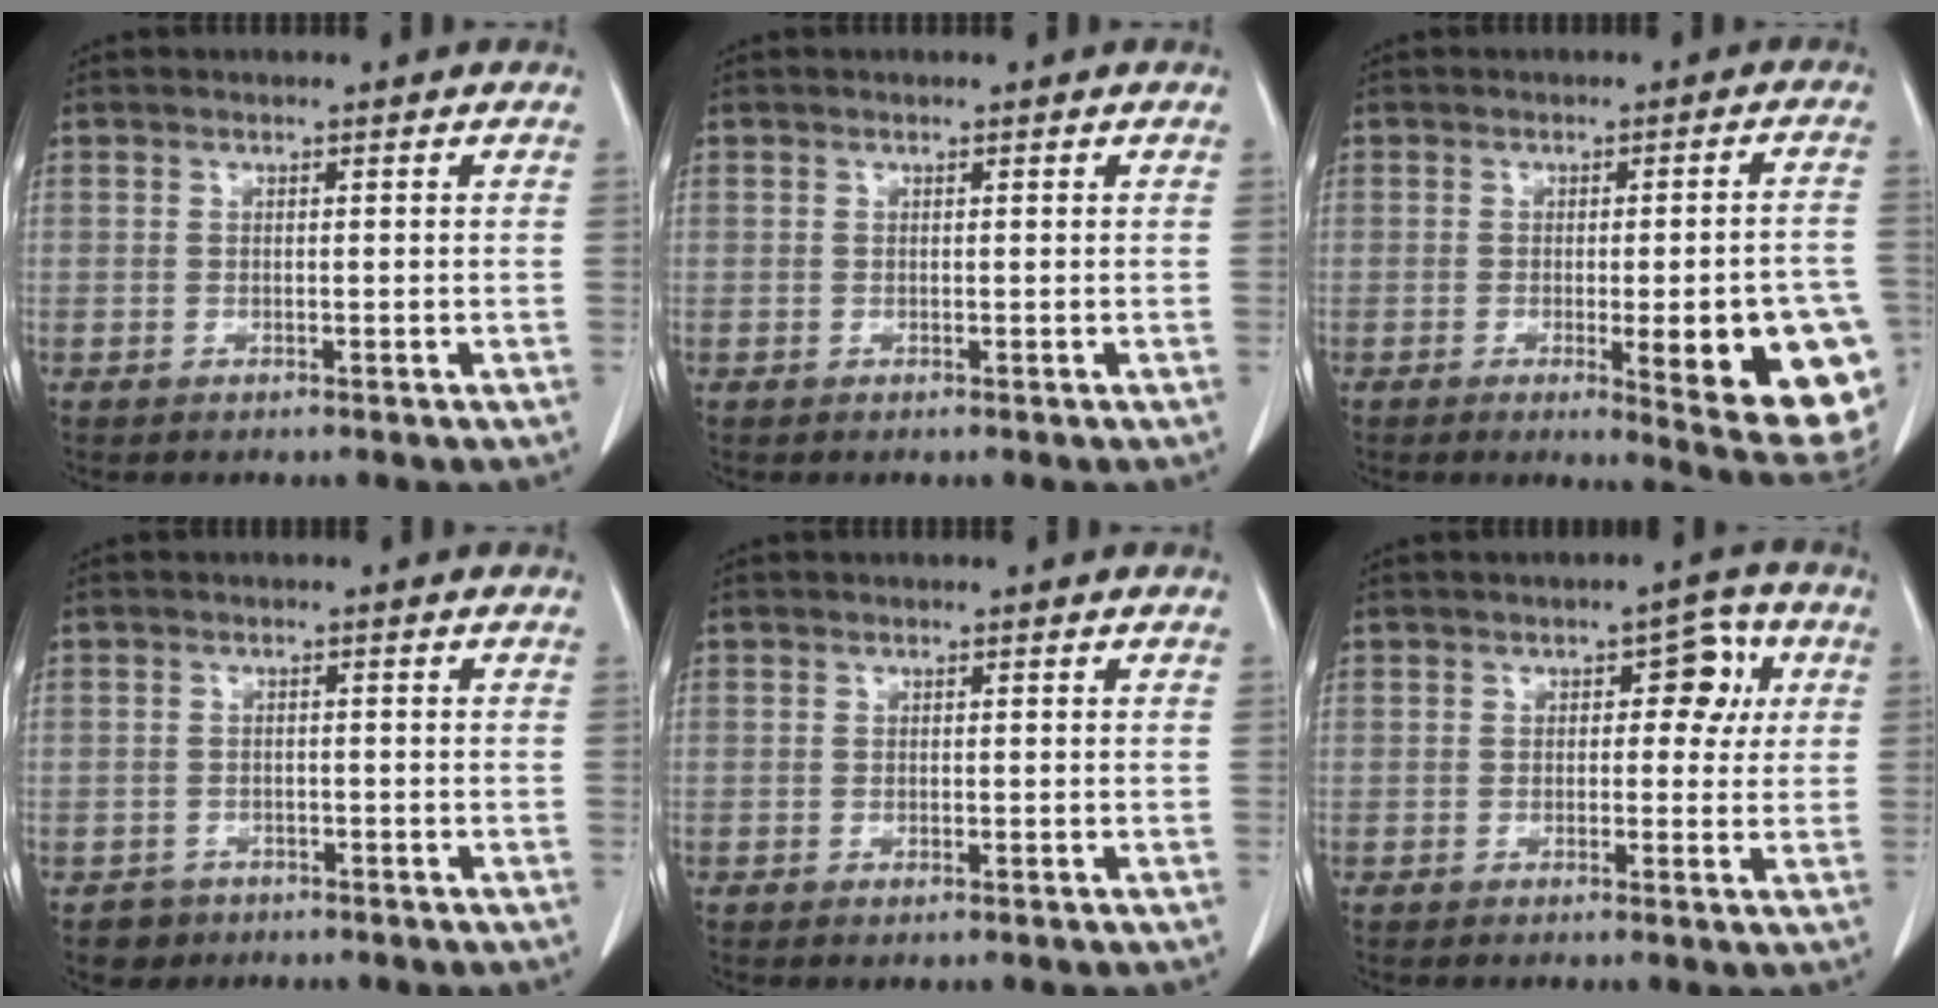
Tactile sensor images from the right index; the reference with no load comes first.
{"total": 0.0}
{"total": 15.4, "force": [-4.7, 2.4, 14.5], "torque": [-0.091, 0.008, -0.041]}
{"total": 2.8, "force": [-1.6, 2.2, -0.3], "torque": [0.002, 0.011, -0.027]}
{"total": 0.7, "force": [-0.4, 0.2, 0.5], "torque": [-0.010, -0.002, -0.004]}
{"total": 4.9, "force": [1.1, 2.7, 4.0], "torque": [-0.040, 0.021, 0.011]}